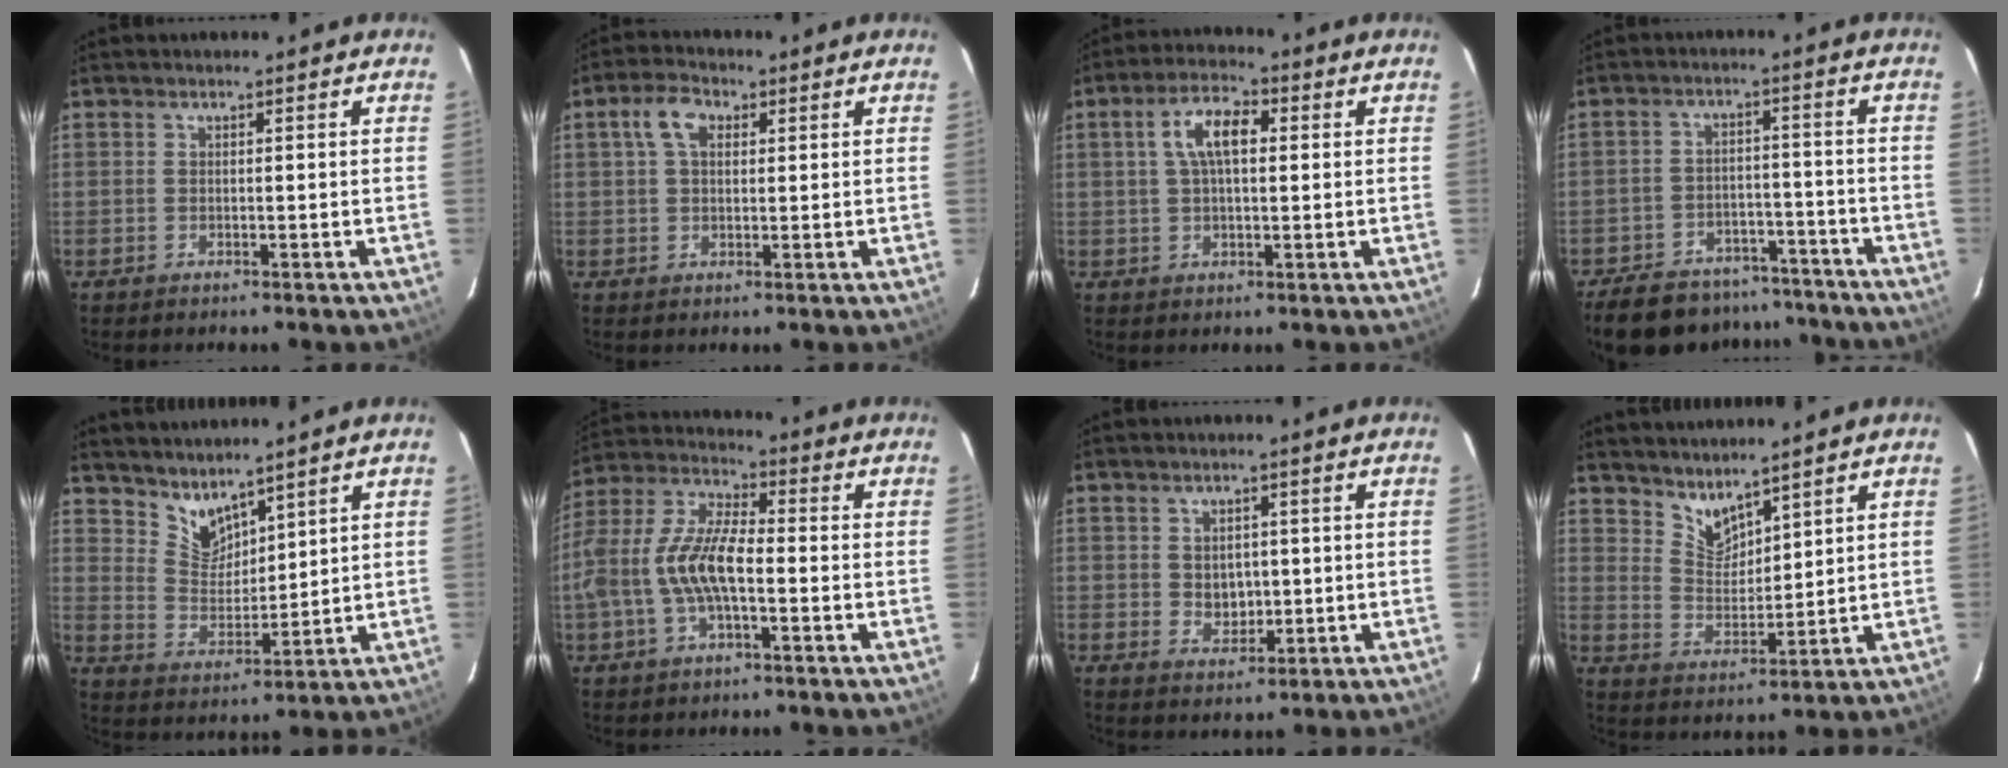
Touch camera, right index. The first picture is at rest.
{"total": 5.2, "force": [1.8, 3.3, 3.6], "torque": [-0.071, 0.019, 0.033]}
{"total": 7.3, "force": [1.6, 3.4, 6.3], "torque": [-0.119, 0.018, 0.029]}
{"total": 19.0, "force": [-15.8, 8.2, 6.8], "torque": [-0.158, 0.028, -0.209]}
{"total": 6.6, "force": [5.8, 2.6, 1.9], "torque": [-0.027, -0.004, 0.120]}
{"total": 13.1, "force": [-2.7, 4.9, 11.9], "torque": [-0.248, 0.005, -0.053]}
{"total": 4.3, "force": [0.1, 3.6, 2.3], "torque": [-0.036, 0.000, 0.010]}
{"total": 6.0, "force": [5.4, 1.9, 2.0], "torque": [-0.029, -0.005, 0.108]}